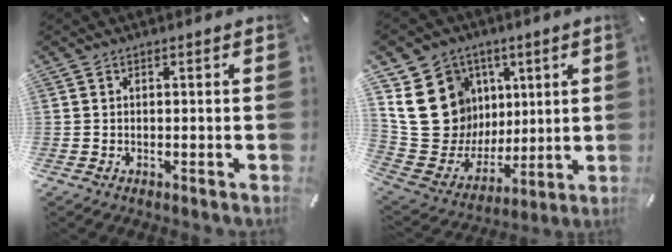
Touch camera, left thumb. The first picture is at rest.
{"total": 20.2, "force": [6.5, 17.7, 7.3], "torque": [-0.113, -0.042, 0.153]}